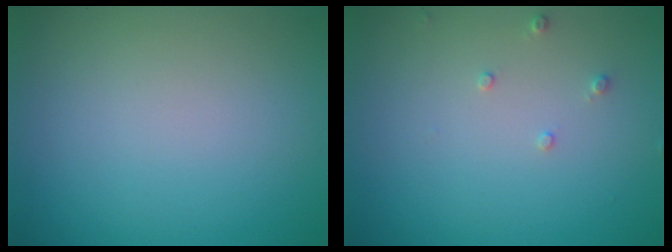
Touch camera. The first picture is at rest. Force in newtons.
{"total": 0.8, "press": 0.8, "slide": 0.2}